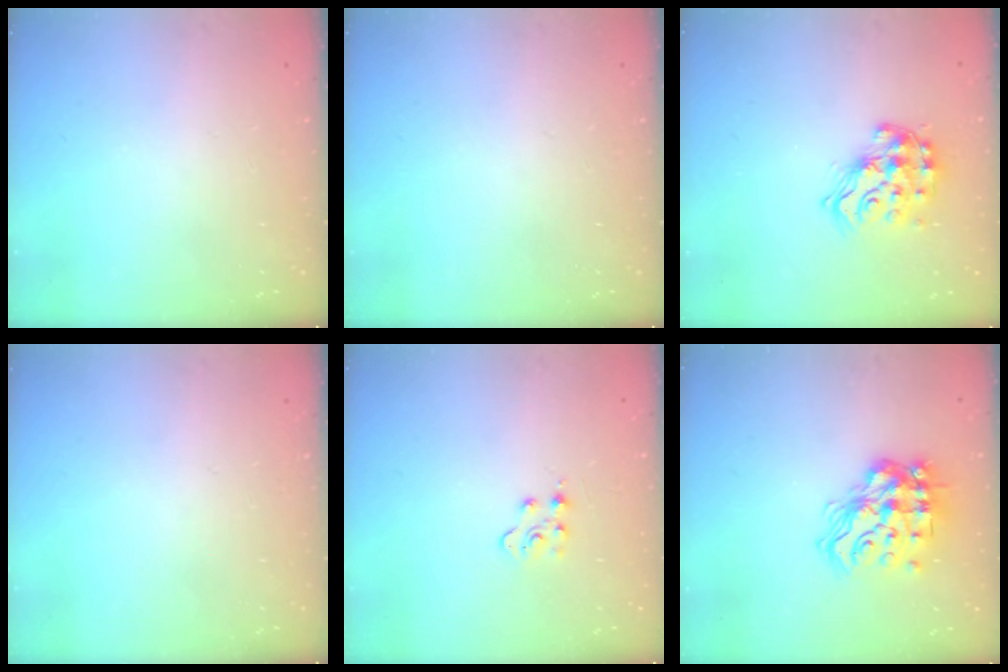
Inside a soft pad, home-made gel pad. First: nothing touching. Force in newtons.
{"total": 0.0}
{"total": 15.9, "press": 15.8, "slide": 1.1}
{"total": 0.0}
{"total": 3.3, "press": 3.3, "slide": 0.3}
{"total": 17.4, "press": 17.4, "slide": 1.5}